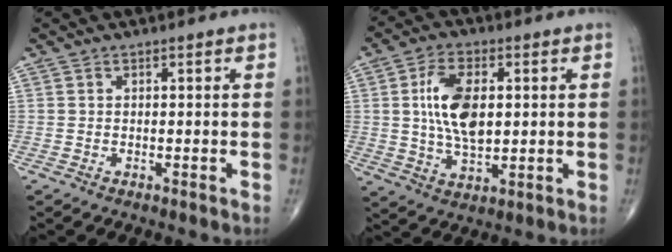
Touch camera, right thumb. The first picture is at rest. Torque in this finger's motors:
{"motor_torque": [0.81, 2.98, 1.60, 0.42, 0.17]}